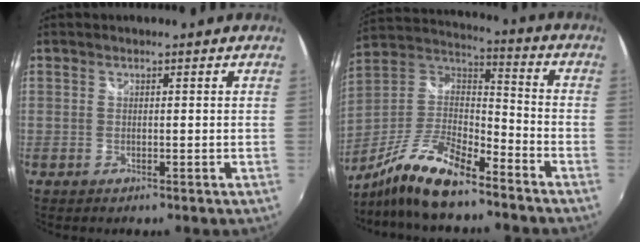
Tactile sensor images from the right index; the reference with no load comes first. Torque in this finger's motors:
{"motor_torque": [0.76, -0.69, 0.52, 0.14]}